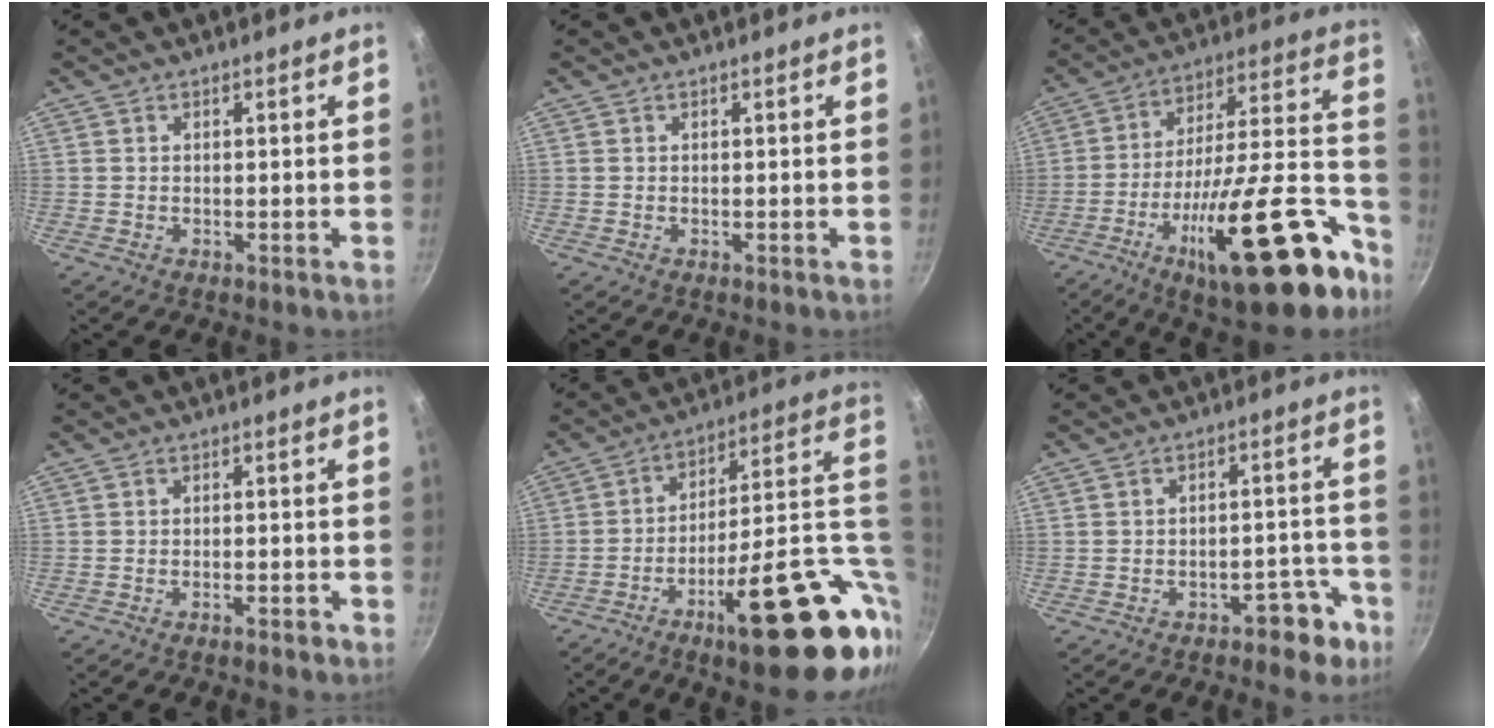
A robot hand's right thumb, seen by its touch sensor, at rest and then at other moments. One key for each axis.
{"total": 0.0}
{"total": 30.2, "fx": -15.0, "fy": 10.2, "fz": 24.1, "tx": -0.309, "ty": 0.077, "tz": -0.233}
{"total": 1.8, "fx": -1.4, "fy": 0.4, "fz": 1.1, "tx": -0.018, "ty": 0.015, "tz": -0.018}
{"total": 30.1, "fx": -6.4, "fy": 10.2, "fz": 27.6, "tx": -0.350, "ty": 0.008, "tz": -0.089}
{"total": 7.0, "fx": -4.3, "fy": 3.6, "fz": 4.1, "tx": -0.014, "ty": 0.057, "tz": -0.042}